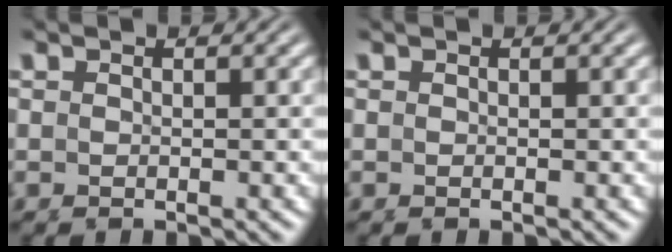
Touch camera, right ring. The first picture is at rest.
{"total": 0.0}